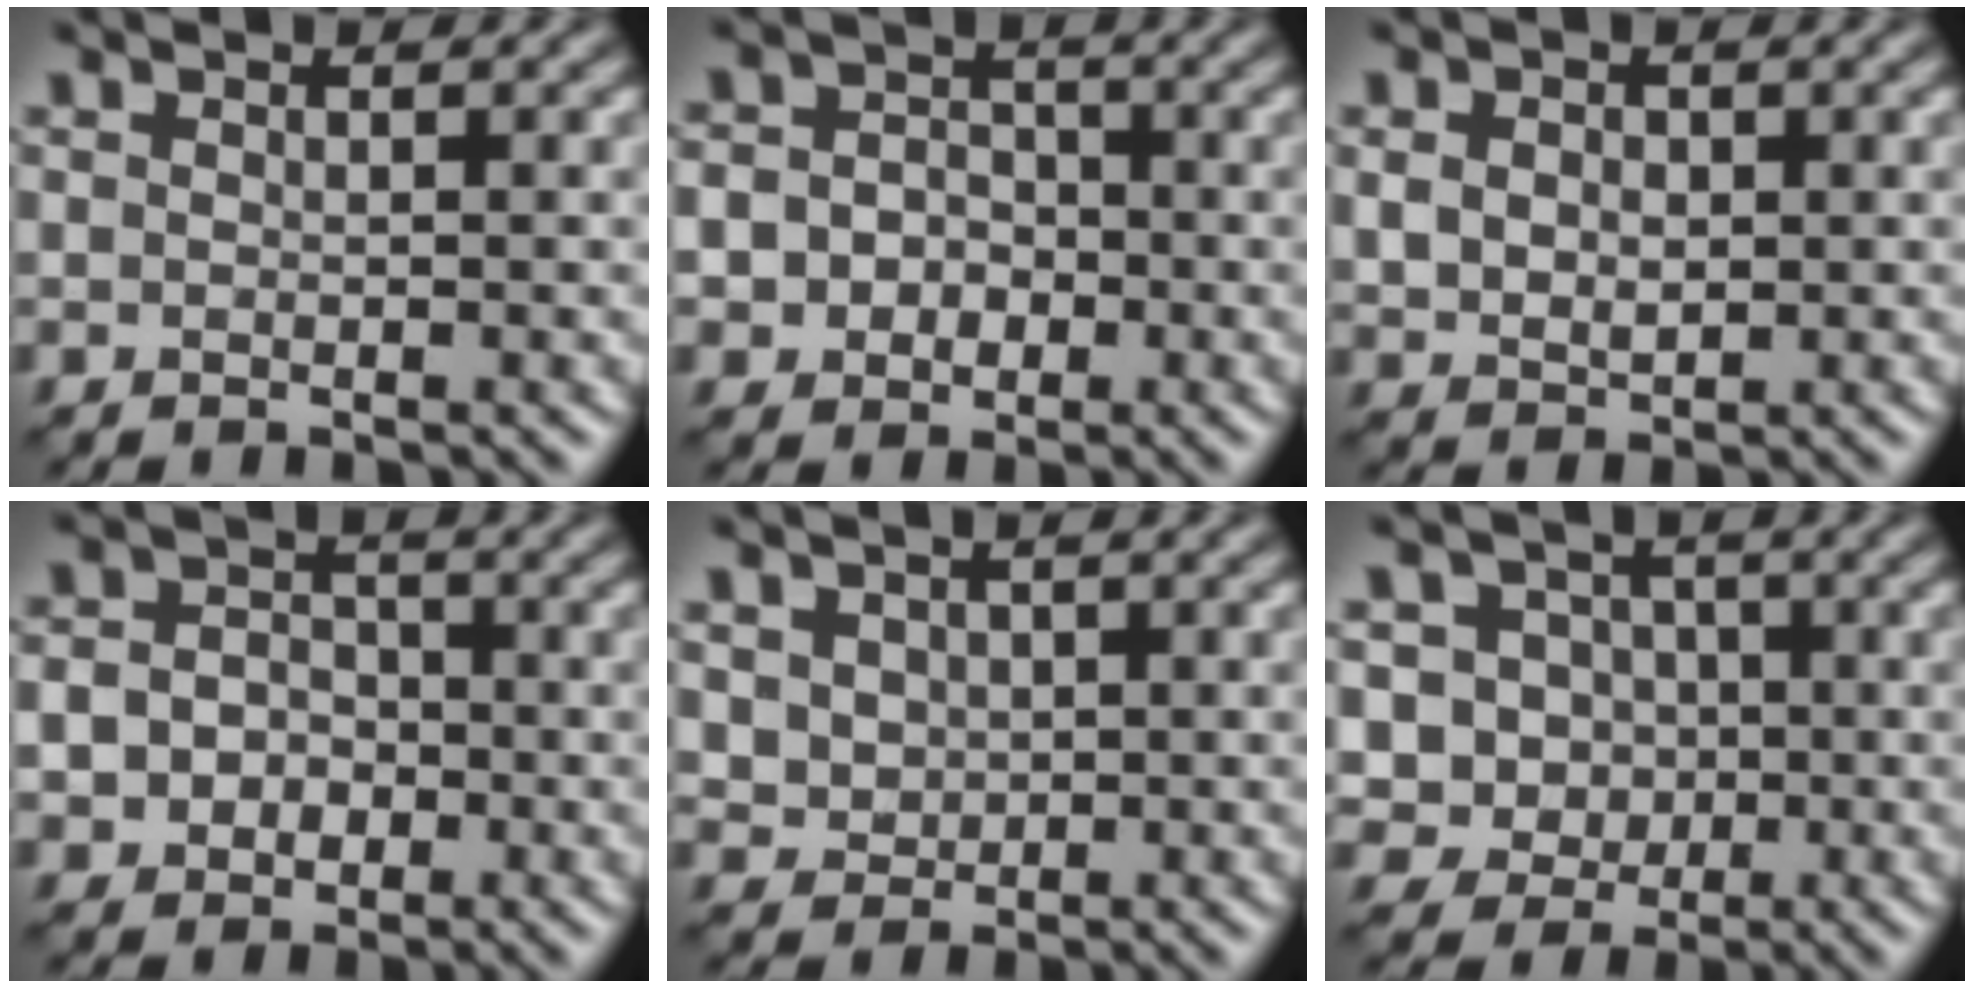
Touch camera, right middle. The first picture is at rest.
{"total": 5.0, "force": [-1.1, 4.5, 1.9], "torque": [-0.013, 0.012, -0.044]}
{"total": 2.8, "force": [0.2, 2.2, 1.8], "torque": [-0.039, -0.006, 0.007]}
{"total": 5.1, "force": [-1.3, 4.5, 2.1], "torque": [-0.018, 0.004, -0.043]}
{"total": 3.0, "force": [1.0, 2.5, 1.4], "torque": [-0.049, 0.006, 0.032]}
{"total": 5.6, "force": [-0.1, 5.3, 1.8], "torque": [-0.027, 0.022, -0.020]}